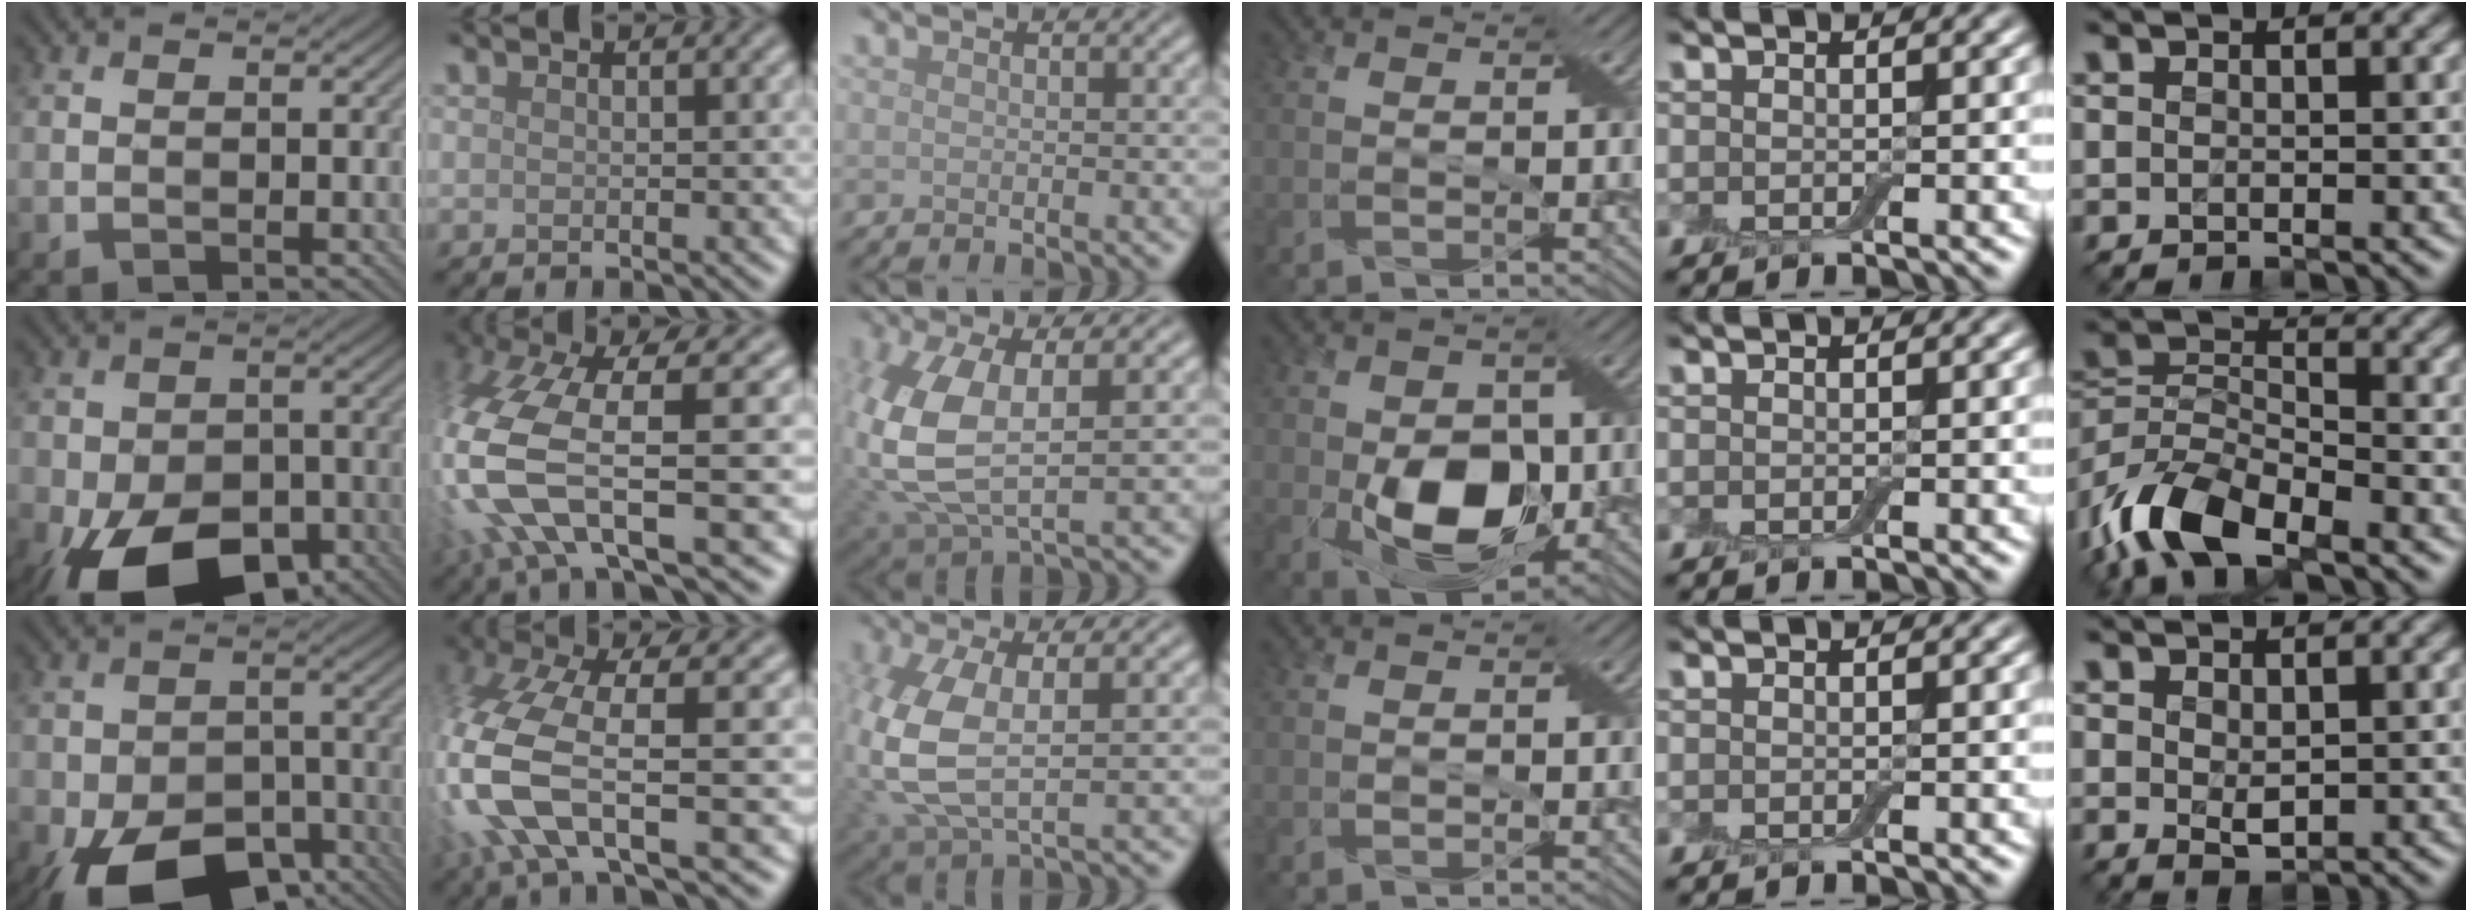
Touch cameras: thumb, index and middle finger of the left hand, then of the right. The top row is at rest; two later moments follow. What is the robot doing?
{"motion": "extract", "object": "airpods case & airpods"}